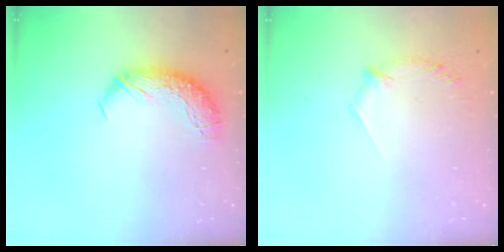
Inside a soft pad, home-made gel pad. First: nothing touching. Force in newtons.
{"total": 6.6, "press": 6.5, "slide": 1.1}